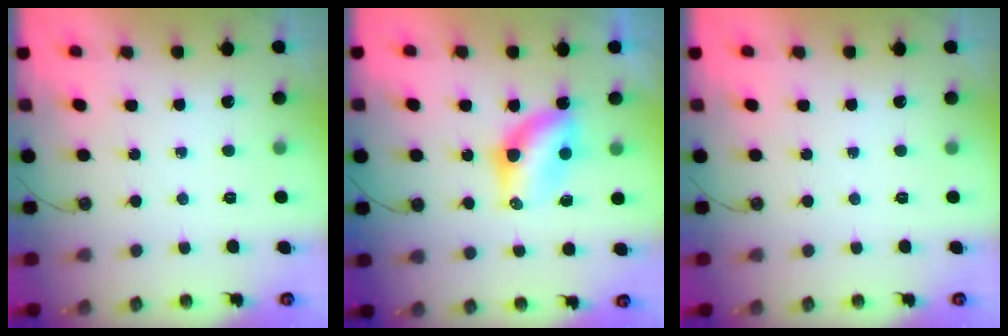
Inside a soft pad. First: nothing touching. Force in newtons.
{"total": 6.7, "press": 6.6, "slide": 0.7}
{"total": 0.0}